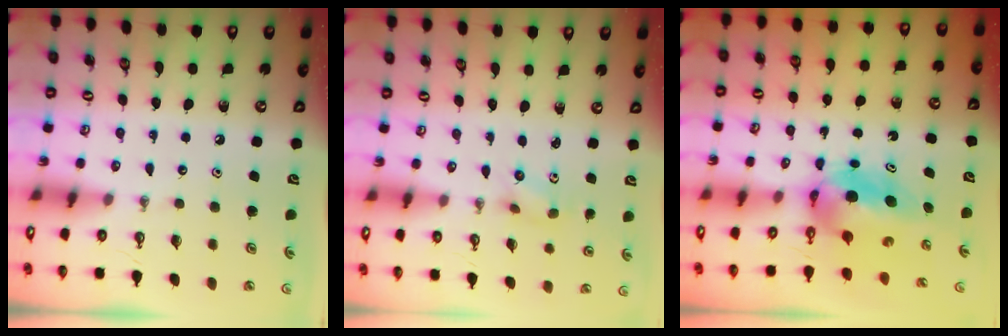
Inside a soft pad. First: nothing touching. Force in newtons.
{"total": 2.3, "press": 2.0, "slide": 1.1}
{"total": 6.2, "press": 6.1, "slide": 1.2}